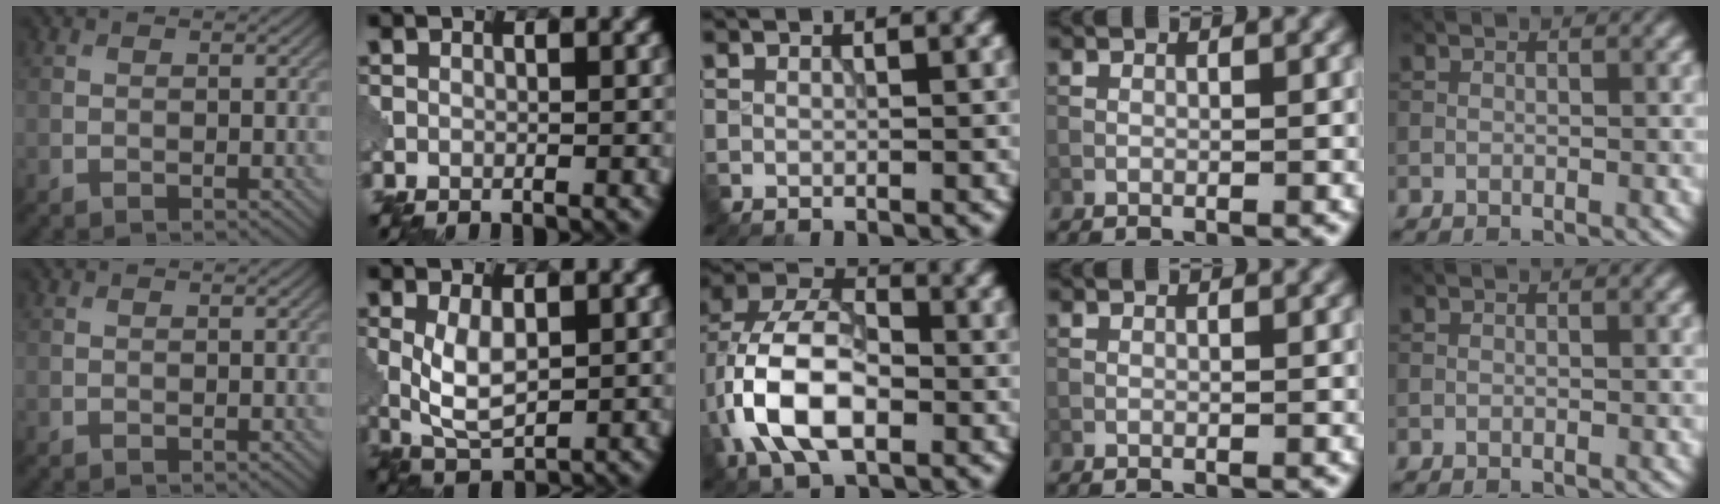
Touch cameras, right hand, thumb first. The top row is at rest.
{"index": {"total": 4.1, "force": [0.4, 2.0, 3.6], "torque": [-0.082, 0.000, 0.011]}, "middle": {"total": 9.8, "force": [-2.3, 5.8, 7.5], "torque": [-0.152, 0.012, -0.055]}}